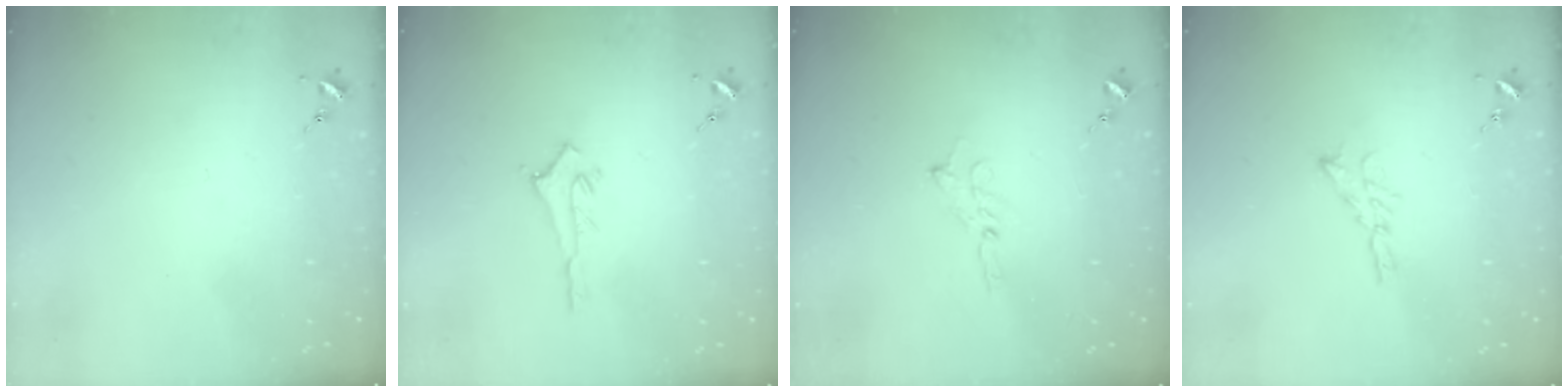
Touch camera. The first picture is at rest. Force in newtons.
{"total": 2.9, "press": 2.8, "slide": 0.4}
{"total": 2.0, "press": 2.0, "slide": 0.2}
{"total": 5.3, "press": 5.3, "slide": 0.2}